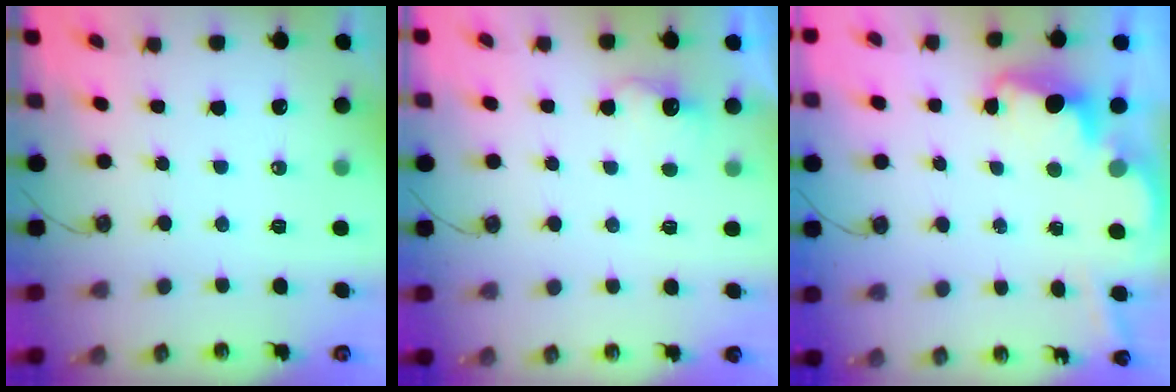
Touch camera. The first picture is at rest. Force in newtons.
{"total": 2.8, "press": 2.7, "slide": 0.8}
{"total": 3.4, "press": 3.3, "slide": 0.8}